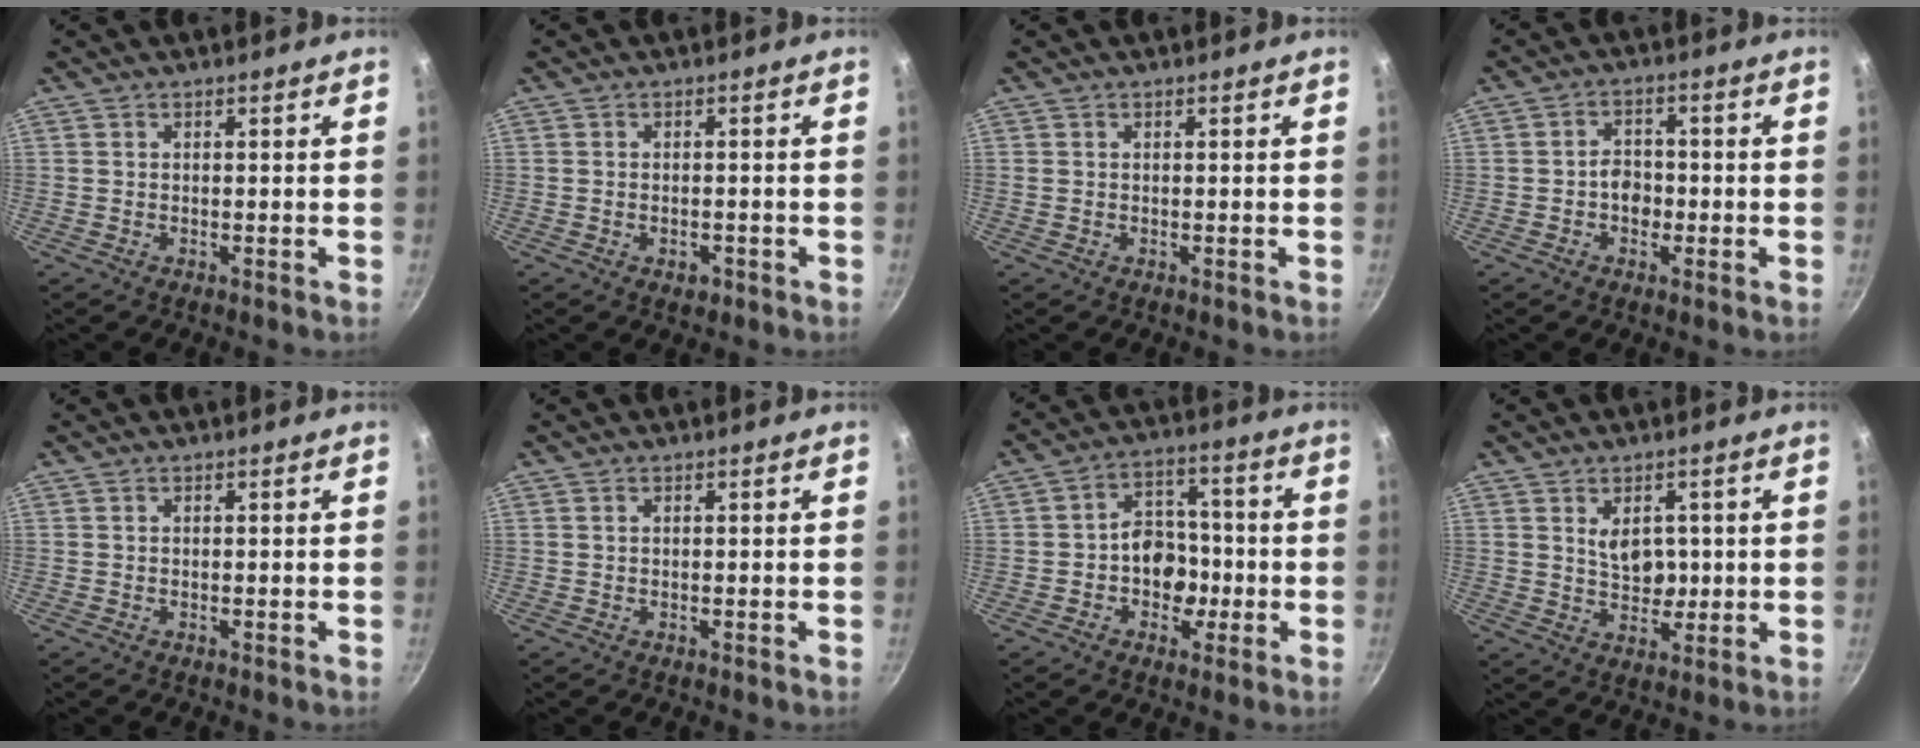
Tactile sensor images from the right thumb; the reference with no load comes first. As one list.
[{"total": 2.2, "force": [-1.0, 1.4, 1.4], "torque": [-0.018, 0.006, -0.012]}, {"total": 0.0}, {"total": 4.4, "force": [-1.1, 3.3, 2.6], "torque": [-0.017, 0.014, -0.020]}, {"total": 0.0}, {"total": 0.0}, {"total": 9.2, "force": [-2.0, 7.2, 5.3], "torque": [-0.027, 0.027, -0.038]}, {"total": 6.0, "force": [1.2, 4.1, 4.2], "torque": [-0.045, -0.017, 0.023]}]